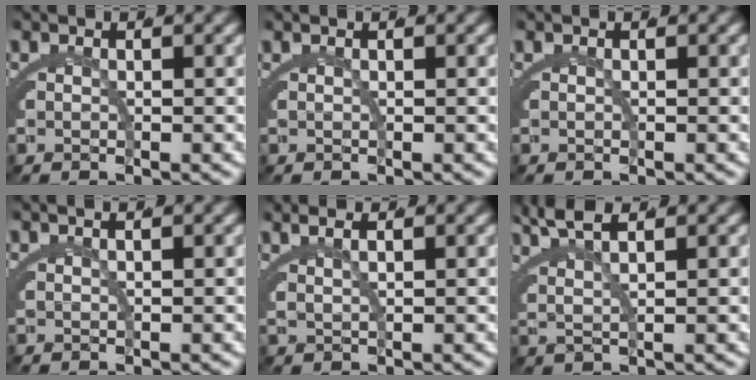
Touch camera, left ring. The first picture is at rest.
{"total": 0.5, "force": [0.4, -0.3, 0.2], "torque": [-0.001, 0.002, 0.008]}
{"total": 0.0}
{"total": 1.3, "force": [1.0, -0.4, 0.6], "torque": [0.000, 0.009, 0.017]}
{"total": 3.2, "force": [2.5, 0.8, 1.9], "torque": [-0.020, 0.015, 0.040]}
{"total": 4.6, "force": [3.3, 1.3, 3.0], "torque": [-0.055, 0.011, 0.054]}